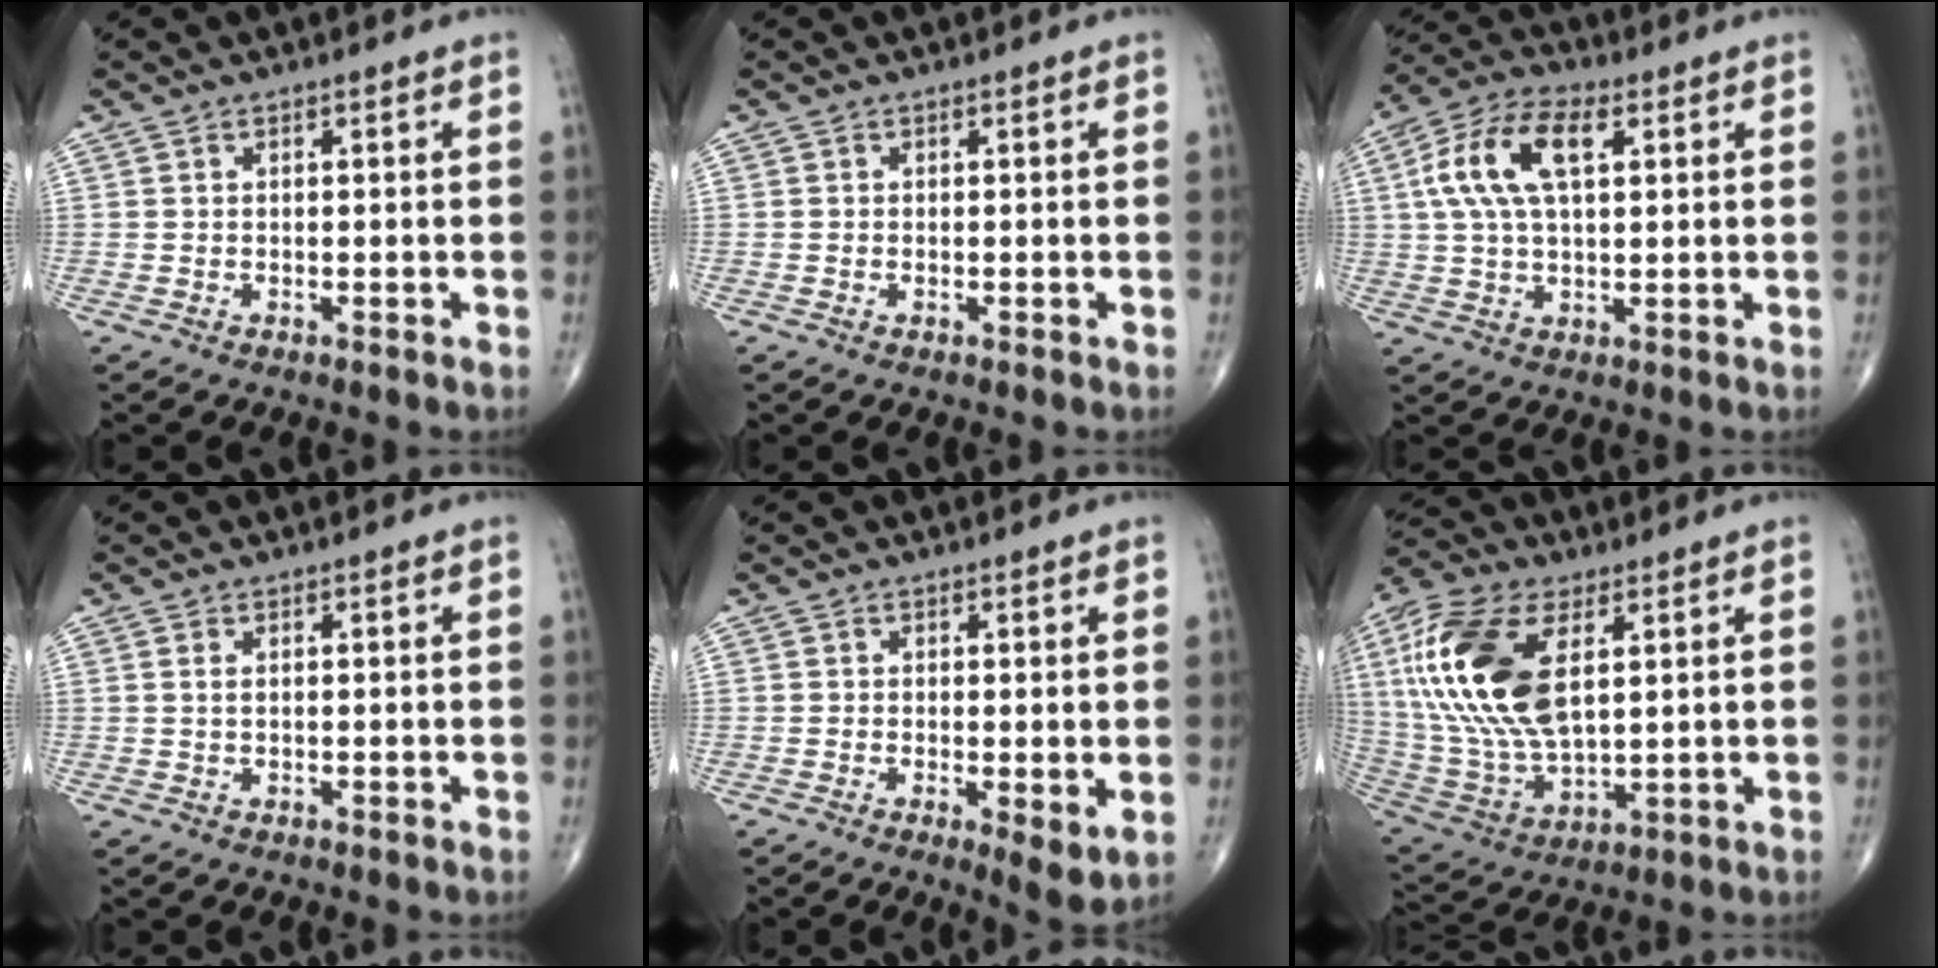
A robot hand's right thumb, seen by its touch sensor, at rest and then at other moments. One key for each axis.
{"total": 0.0}
{"total": 12.9, "fx": 3.5, "fy": 6.5, "fz": 10.6, "tx": -0.215, "ty": 0.020, "tz": 0.063}
{"total": 0.9, "fx": 0.3, "fy": 0.4, "fz": 0.7, "tx": -0.019, "ty": 0.005, "tz": 0.008}
{"total": 4.5, "fx": -0.6, "fy": 1.4, "fz": 4.2, "tx": -0.068, "ty": -0.016, "tz": -0.013}
{"total": 22.3, "fx": 5.9, "fy": 11.4, "fz": 18.2, "tx": -0.384, "ty": -0.016, "tz": 0.110}